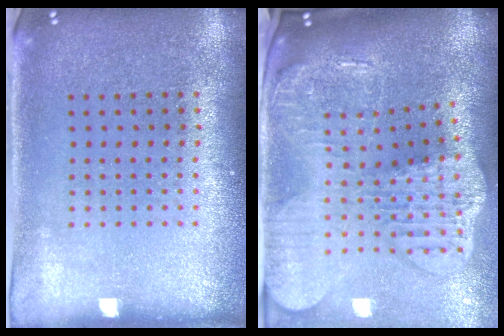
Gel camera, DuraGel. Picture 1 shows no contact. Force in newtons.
{"total": 4.4, "press": 3.4, "slide": 2.9}